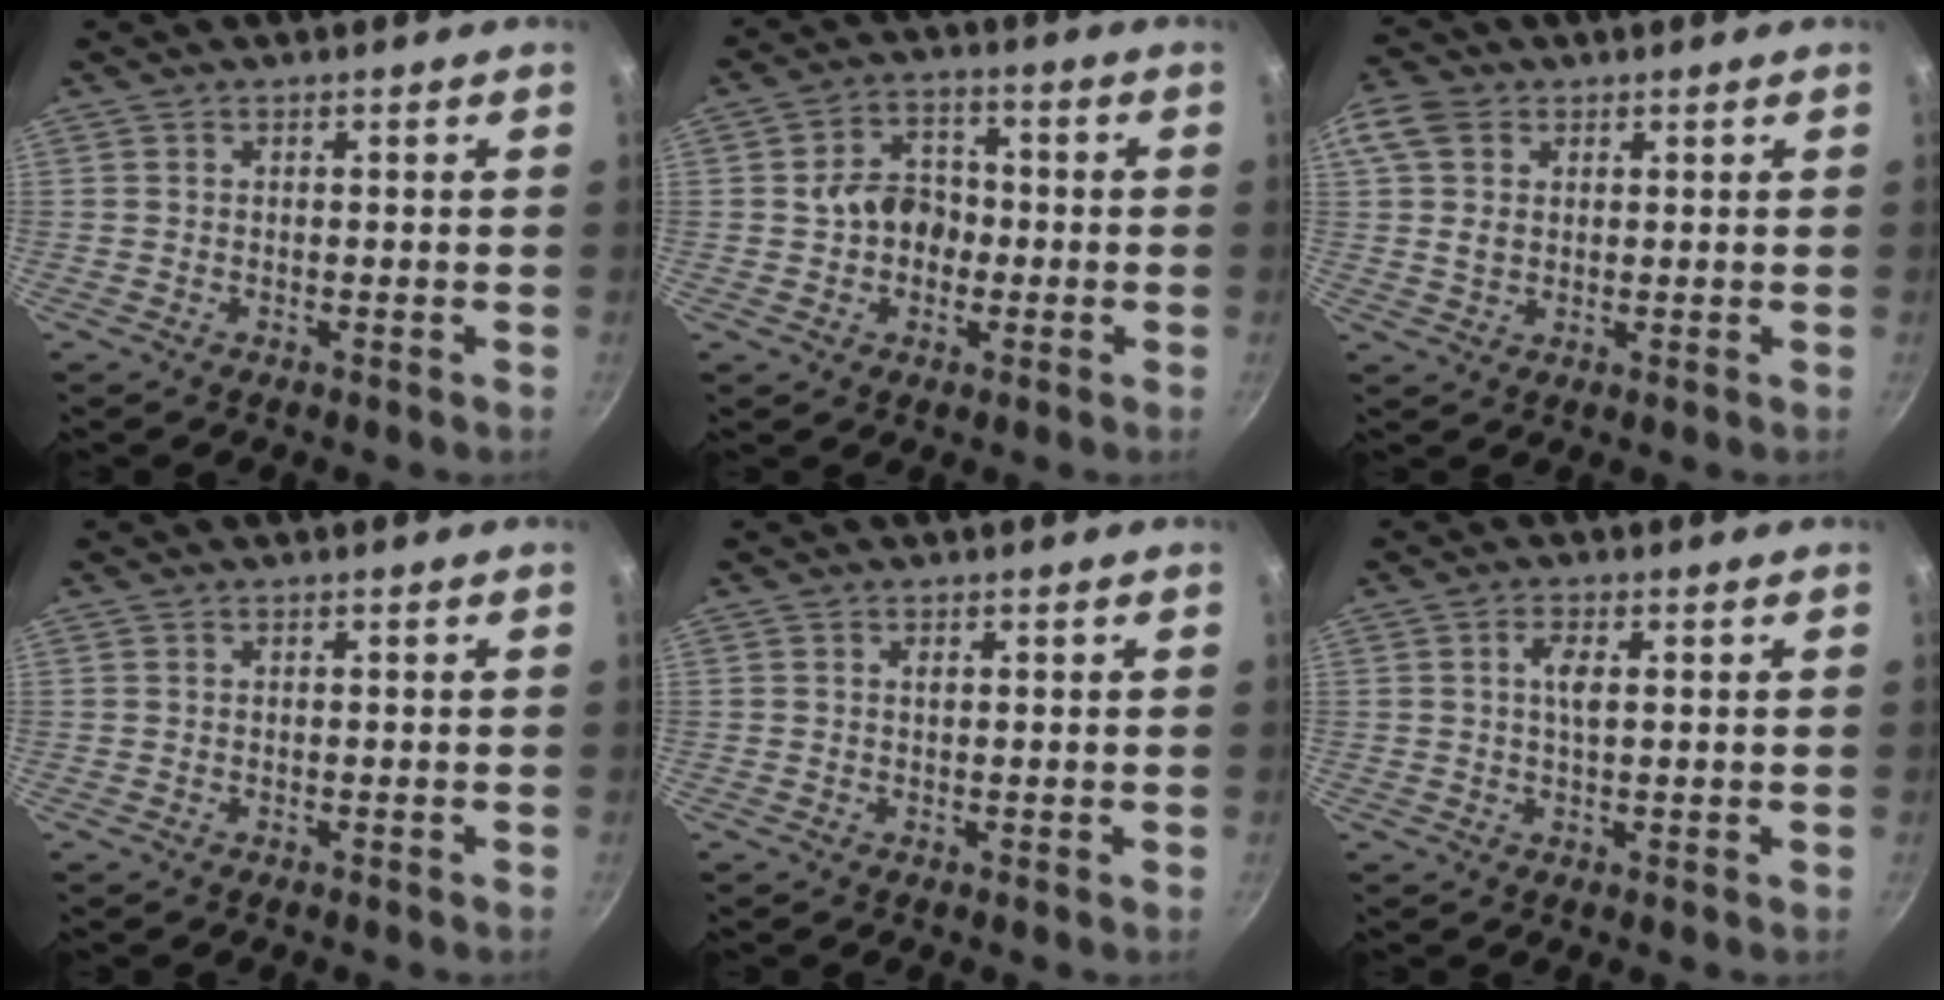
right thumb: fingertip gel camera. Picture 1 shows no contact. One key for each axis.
{"total": 8.1, "fx": -0.8, "fy": 6.4, "fz": 4.9, "tx": -0.046, "ty": 0.021, "tz": -0.020}
{"total": 6.8, "fx": 2.1, "fy": 5.0, "fz": 4.0, "tx": -0.069, "ty": -0.003, "tz": 0.031}
{"total": 0.0}
{"total": 0.6, "fx": 0.3, "fy": 0.3, "fz": 0.5, "tx": -0.008, "ty": -0.001, "tz": 0.003}
{"total": 3.3, "fx": 0.8, "fy": 1.3, "fz": 3.0, "tx": -0.054, "ty": 0.003, "tz": 0.013}